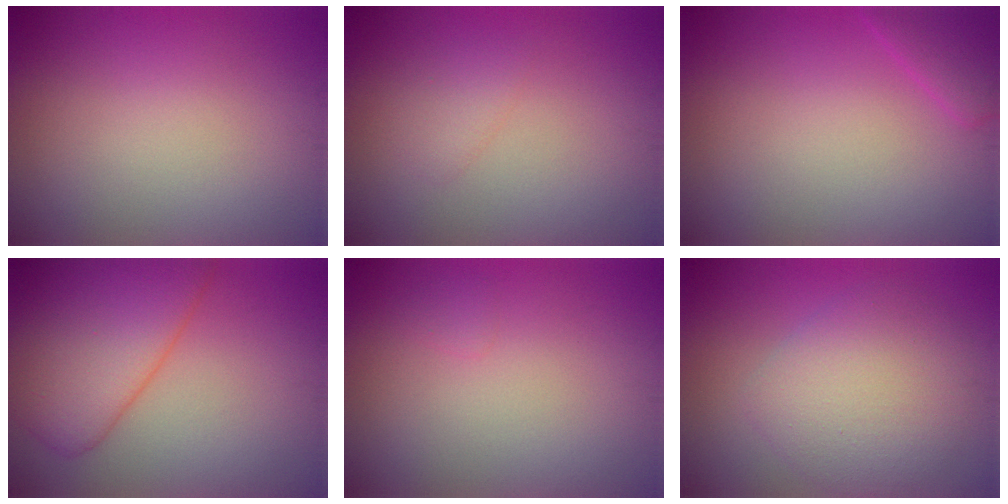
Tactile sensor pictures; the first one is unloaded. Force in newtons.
{"total": 1.3, "press": 1.3, "slide": 0.1}
{"total": 2.3, "press": 2.3, "slide": 0.2}
{"total": 9.0, "press": 9.0, "slide": 0.6}
{"total": 0.6, "press": 0.6, "slide": 0.1}
{"total": 5.5, "press": 5.4, "slide": 0.4}